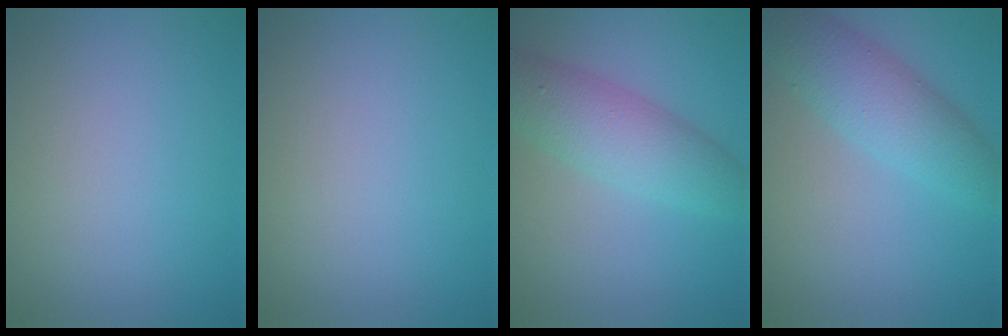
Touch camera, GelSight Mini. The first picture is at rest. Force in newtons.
{"total": 0.0}
{"total": 4.9, "press": 4.9, "slide": 0.1}
{"total": 5.0, "press": 5.0, "slide": 0.1}